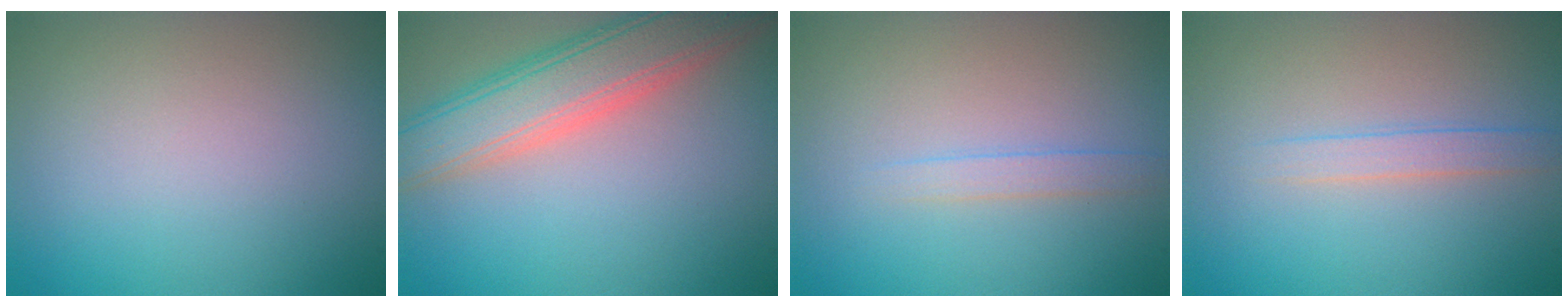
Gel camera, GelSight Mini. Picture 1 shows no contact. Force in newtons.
{"total": 7.3, "press": 7.3, "slide": 0.6}
{"total": 1.2, "press": 1.2, "slide": 0.1}
{"total": 1.7, "press": 1.7, "slide": 0.0}